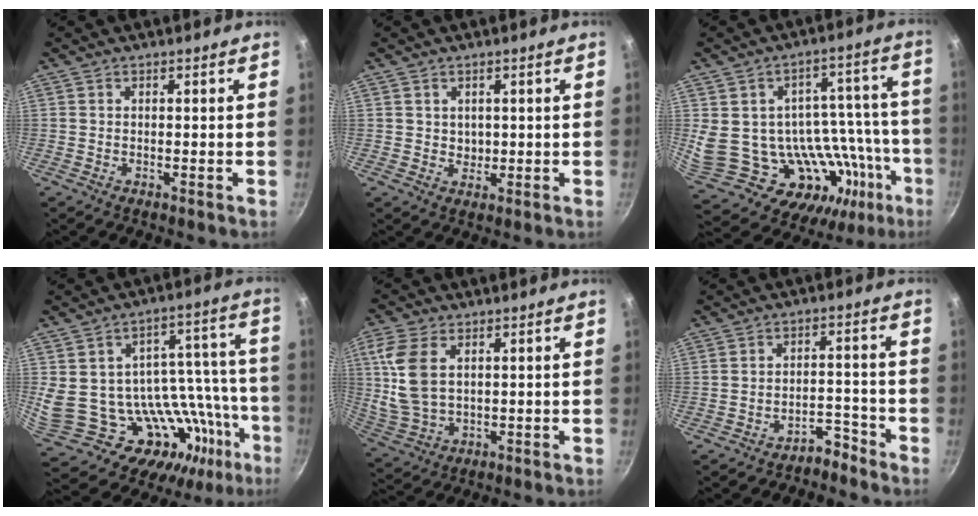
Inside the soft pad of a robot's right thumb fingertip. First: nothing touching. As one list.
[{"total": 2.2, "force": [0.6, 2.0, 0.7], "torque": [-0.001, -0.007, 0.011]}, {"total": 28.3, "force": [-7.3, 17.6, 20.9], "torque": [-0.273, 0.024, -0.071]}, {"total": 30.0, "force": [-9.5, 17.6, 22.4], "torque": [-0.280, 0.027, -0.104]}, {"total": 11.2, "force": [2.7, 6.9, 8.3], "torque": [-0.172, -0.008, 0.064]}, {"total": 4.0, "force": [-3.4, 1.6, 1.2], "torque": [0.003, 0.042, -0.052]}]